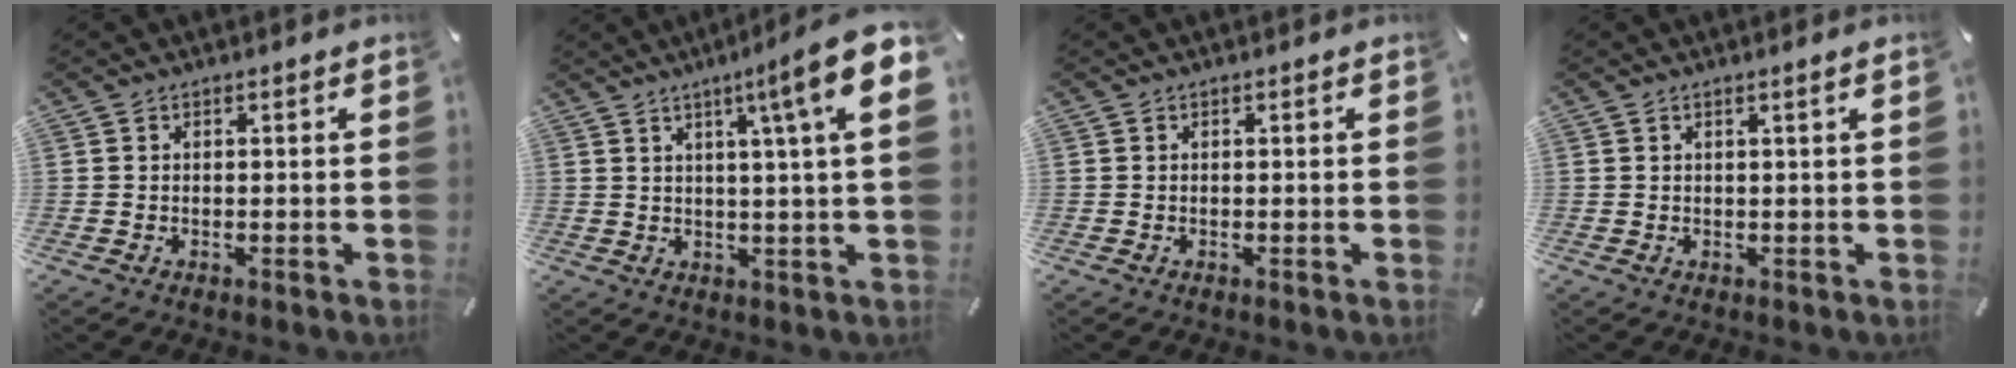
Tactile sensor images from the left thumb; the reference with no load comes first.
{"total": 12.6, "force": [5.4, 0.1, 11.4], "torque": [-0.179, -0.029, 0.077]}
{"total": 0.0}
{"total": 1.4, "force": [0.4, -0.2, 1.4], "torque": [-0.023, -0.003, 0.006]}